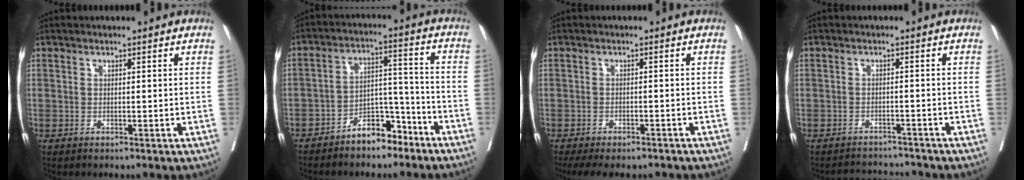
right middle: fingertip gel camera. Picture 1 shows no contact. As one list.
[{"total": 7.4, "force": [-5.6, 3.3, 3.5], "torque": [-0.058, 0.025, -0.095]}, {"total": 9.5, "force": [-8.0, 3.4, 3.9], "torque": [-0.061, -0.008, -0.104]}, {"total": 3.8, "force": [-3.6, 0.5, -0.9], "torque": [0.014, 0.003, -0.053]}]